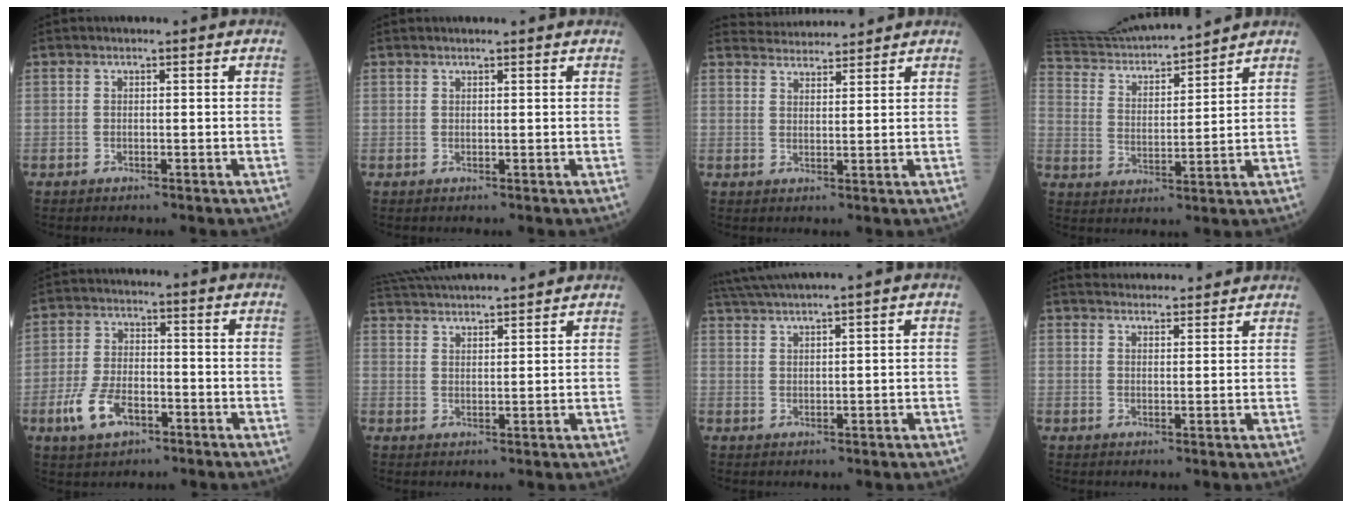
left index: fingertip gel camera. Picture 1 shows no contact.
{"total": 1.6, "force": [1.5, 0.0, 0.3], "torque": [-0.006, 0.014, 0.022]}
{"total": 5.9, "force": [5.9, 0.5, 0.4], "torque": [-0.013, 0.029, 0.091]}
{"total": 17.4, "force": [16.6, 1.3, 5.2], "torque": [-0.106, 0.016, 0.291]}
{"total": 7.5, "force": [-3.7, 3.8, 5.3], "torque": [-0.121, -0.004, -0.072]}
{"total": 14.3, "force": [13.4, 1.1, 4.8], "torque": [-0.099, 0.041, 0.207]}
{"total": 5.8, "force": [5.0, -1.7, 2.5], "torque": [-0.047, 0.020, 0.095]}
{"total": 9.3, "force": [8.9, 1.6, 2.2], "torque": [-0.028, 0.026, 0.117]}